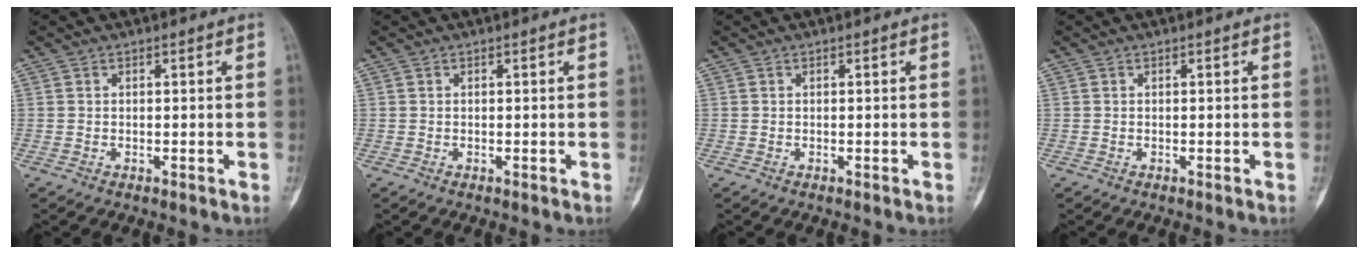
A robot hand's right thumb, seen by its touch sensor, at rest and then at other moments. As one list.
[{"total": 0.0}, {"total": 0.0}, {"total": 0.0}]